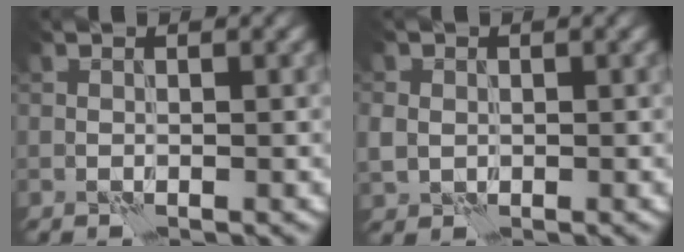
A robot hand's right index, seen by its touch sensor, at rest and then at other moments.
{"total": 2.3, "force": [0.2, 2.1, 1.0], "torque": [-0.023, 0.004, 0.007]}